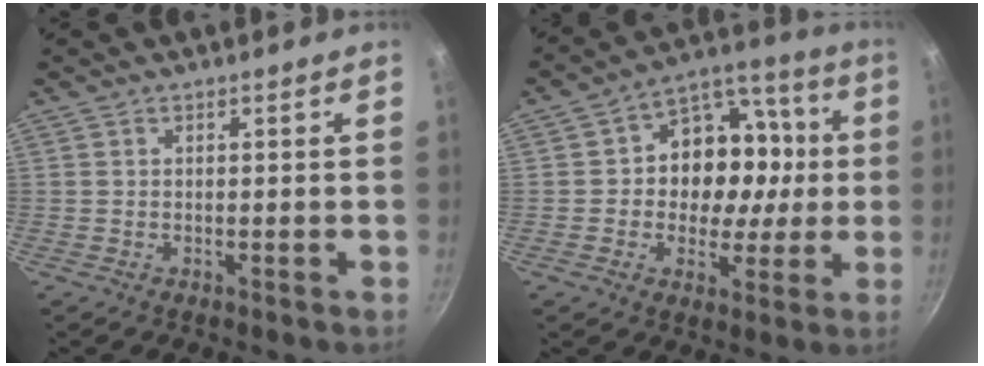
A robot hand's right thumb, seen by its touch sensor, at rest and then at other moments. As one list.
[{"total": 15.3, "force": [0.1, 12.2, 9.2], "torque": [-0.091, 0.027, -0.007]}]